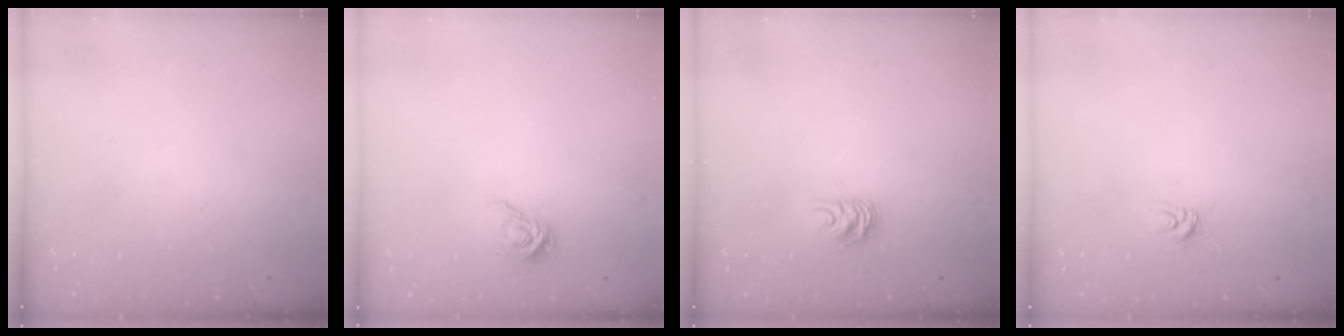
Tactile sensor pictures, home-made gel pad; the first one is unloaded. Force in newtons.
{"total": 8.1, "press": 8.1, "slide": 0.4}
{"total": 6.5, "press": 6.4, "slide": 0.6}
{"total": 4.1, "press": 4.1, "slide": 0.2}